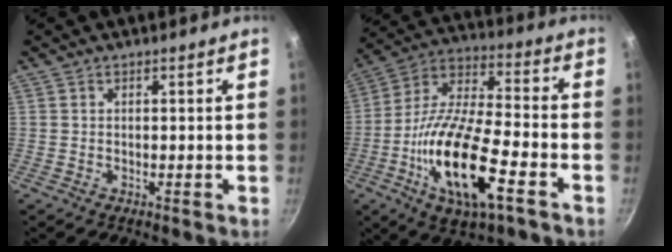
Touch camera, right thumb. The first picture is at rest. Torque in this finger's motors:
{"motor_torque": [-0.02, 1.09, 1.82, -0.95, 0.62]}